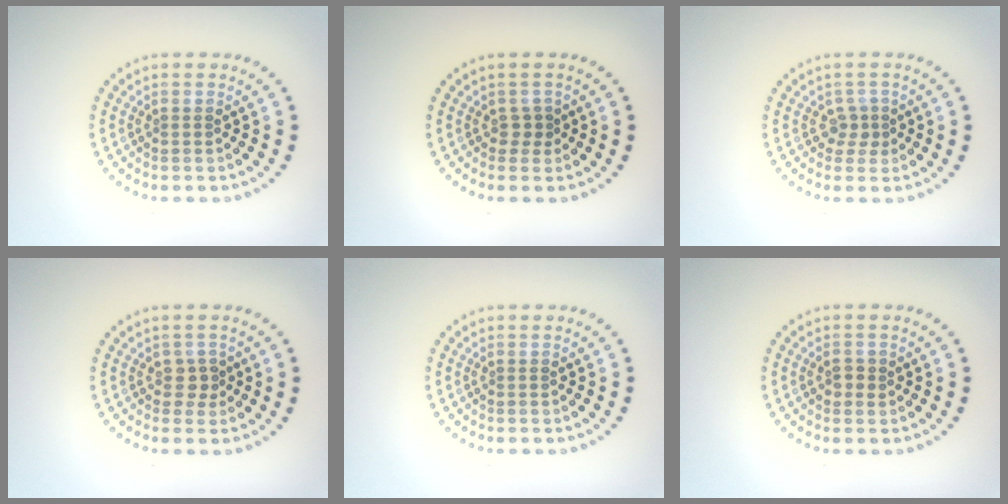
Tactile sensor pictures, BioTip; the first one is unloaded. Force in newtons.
{"total": 0.9, "press": 0.8, "slide": 0.5}
{"total": 1.5, "press": 1.1, "slide": 1.0}
{"total": 1.2, "press": 1.0, "slide": 0.7}
{"total": 0.0}
{"total": 1.2, "press": 1.2, "slide": 0.2}